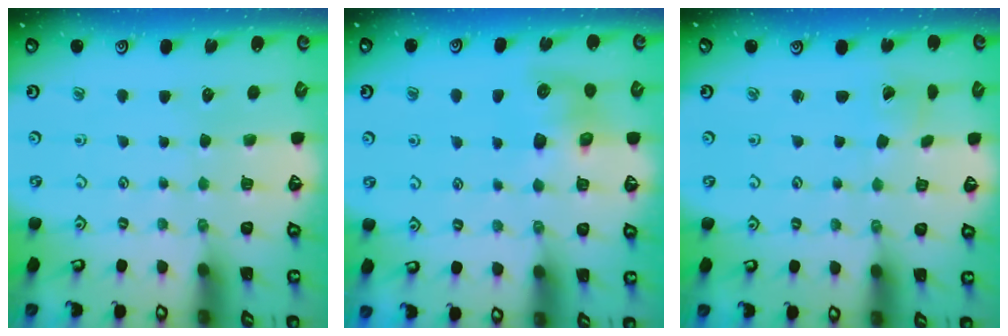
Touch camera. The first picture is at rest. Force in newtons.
{"total": 7.7, "press": 7.6, "slide": 1.0}
{"total": 0.9, "press": 0.9, "slide": 0.1}